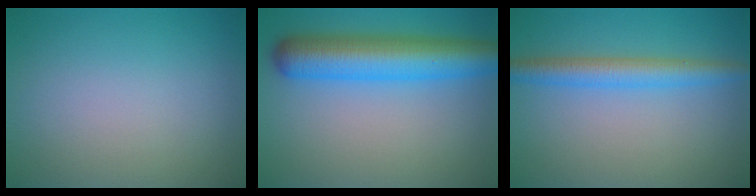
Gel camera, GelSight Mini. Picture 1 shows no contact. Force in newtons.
{"total": 7.8, "press": 7.8, "slide": 0.2}
{"total": 3.6, "press": 3.6, "slide": 0.0}